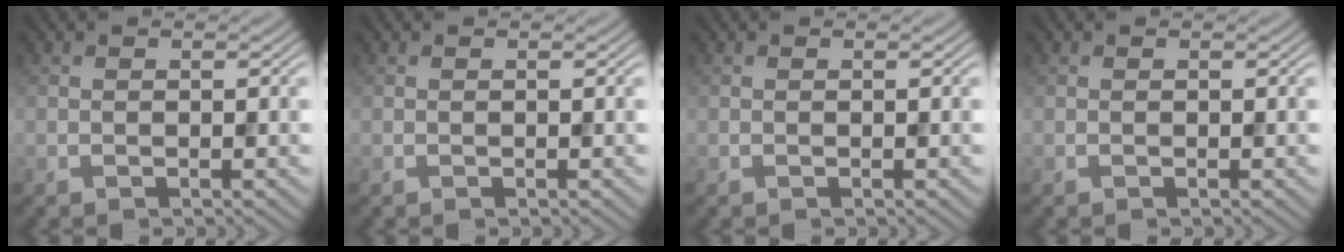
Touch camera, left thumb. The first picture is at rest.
{"total": 0.0}
{"total": 0.0}
{"total": 0.0}